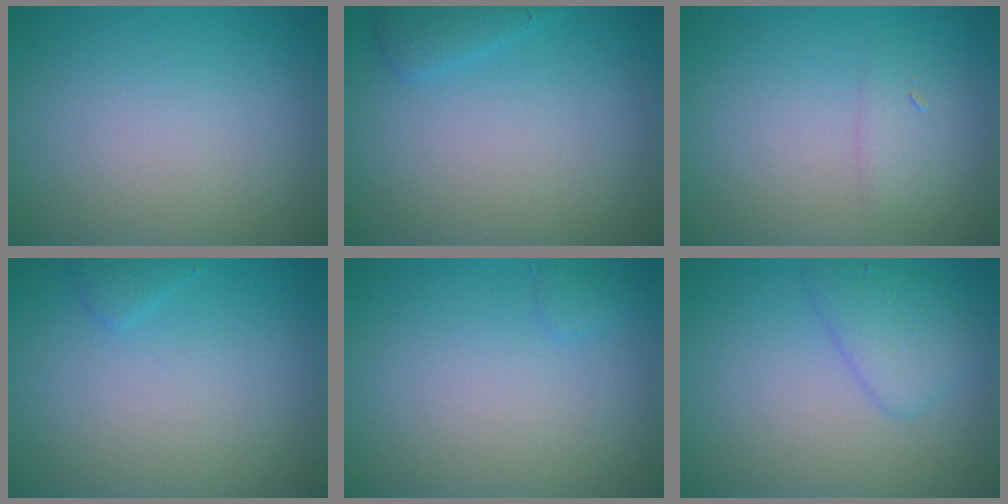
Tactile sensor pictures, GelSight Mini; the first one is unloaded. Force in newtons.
{"total": 1.4, "press": 1.4, "slide": 0.1}
{"total": 1.3, "press": 1.3, "slide": 0.1}
{"total": 0.9, "press": 0.9, "slide": 0.1}
{"total": 0.7, "press": 0.7, "slide": 0.0}
{"total": 2.8, "press": 2.8, "slide": 0.1}